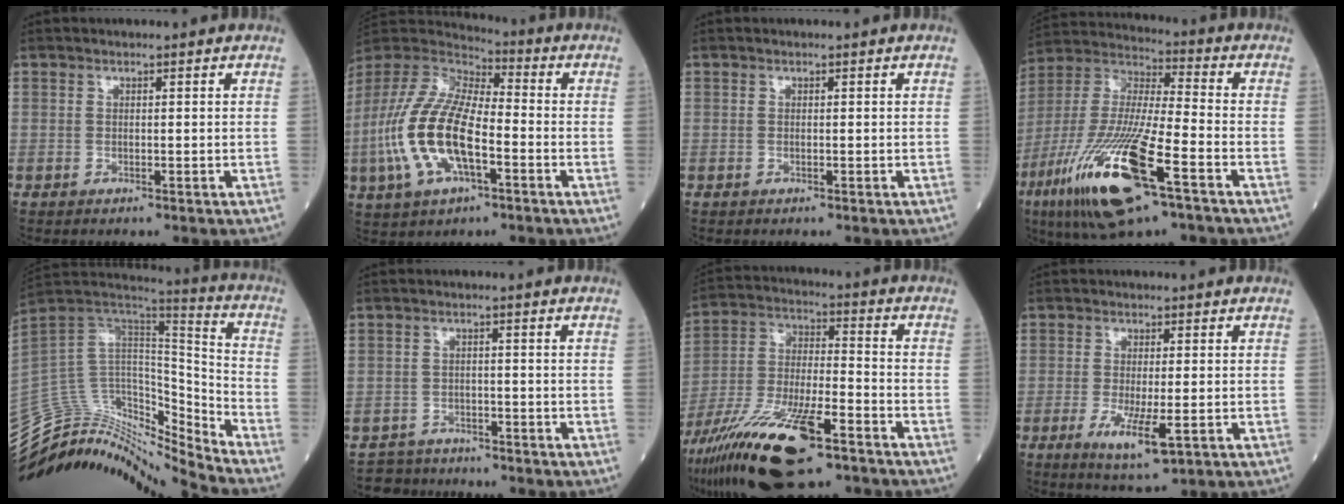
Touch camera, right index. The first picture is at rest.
{"total": 16.6, "force": [-4.2, 6.2, 14.9], "torque": [-0.330, -0.003, -0.081]}
{"total": 0.0}
{"total": 21.7, "force": [-10.3, 3.5, 18.8], "torque": [-0.419, -0.051, -0.188]}
{"total": 20.8, "force": [-20.0, 3.1, 5.0], "torque": [-0.095, 0.075, -0.331]}
{"total": 3.8, "force": [-3.4, 1.4, -1.2], "torque": [0.020, 0.000, -0.060]}
{"total": 20.8, "force": [-13.3, 4.7, 15.3], "torque": [-0.314, -0.038, -0.241]}
{"total": 6.2, "force": [-2.1, 1.1, 5.8], "torque": [-0.109, -0.016, -0.031]}